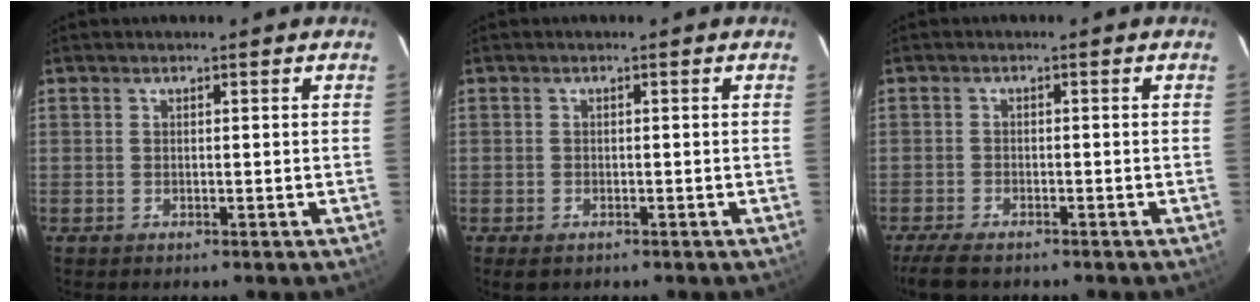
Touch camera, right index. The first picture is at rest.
{"total": 1.9, "force": [-1.2, 1.2, 0.9], "torque": [-0.017, -0.003, -0.018]}
{"total": 5.7, "force": [-4.6, 1.7, 2.8], "torque": [-0.075, -0.017, -0.086]}